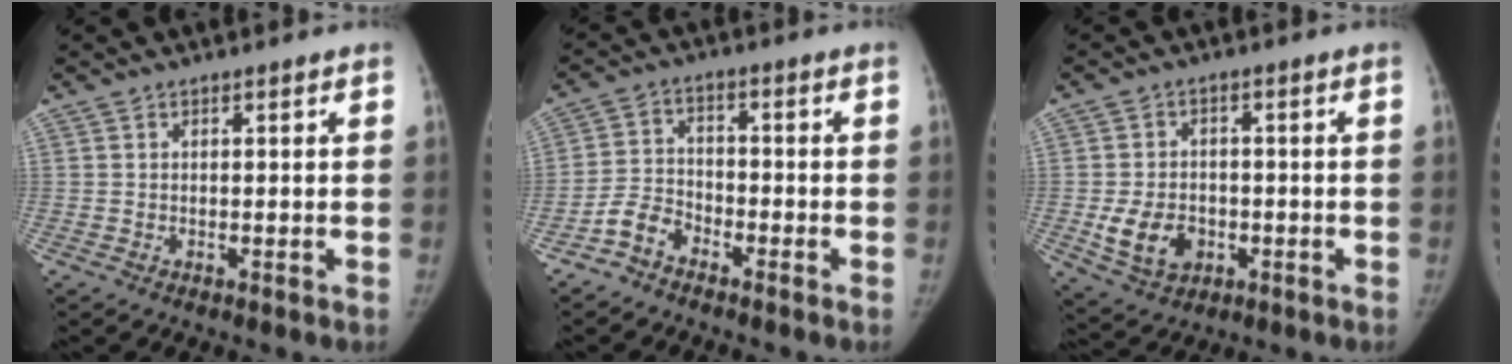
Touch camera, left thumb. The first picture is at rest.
{"total": 5.0, "force": [-3.7, 3.0, 1.6], "torque": [-0.026, 0.022, -0.081]}
{"total": 8.4, "force": [-2.1, 6.4, 5.0], "torque": [-0.073, 0.007, -0.027]}